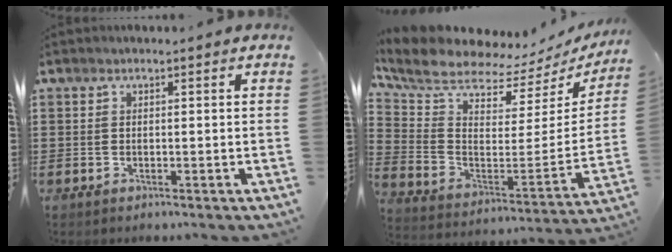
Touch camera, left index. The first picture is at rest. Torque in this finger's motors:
{"motor_torque": [2.14, 0.00, 0.79, 0.11]}